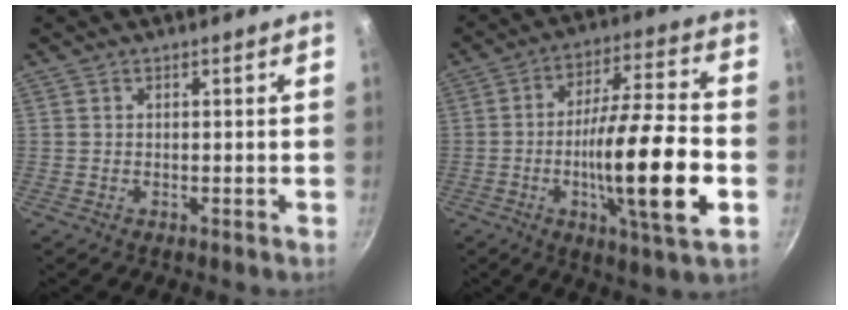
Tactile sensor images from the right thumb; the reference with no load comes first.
{"total": 19.9, "force": [-4.6, 3.8, 18.9], "torque": [-0.307, 0.021, -0.079]}